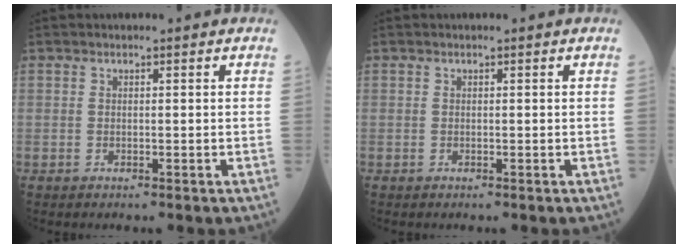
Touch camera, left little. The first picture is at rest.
{"total": 0.0}